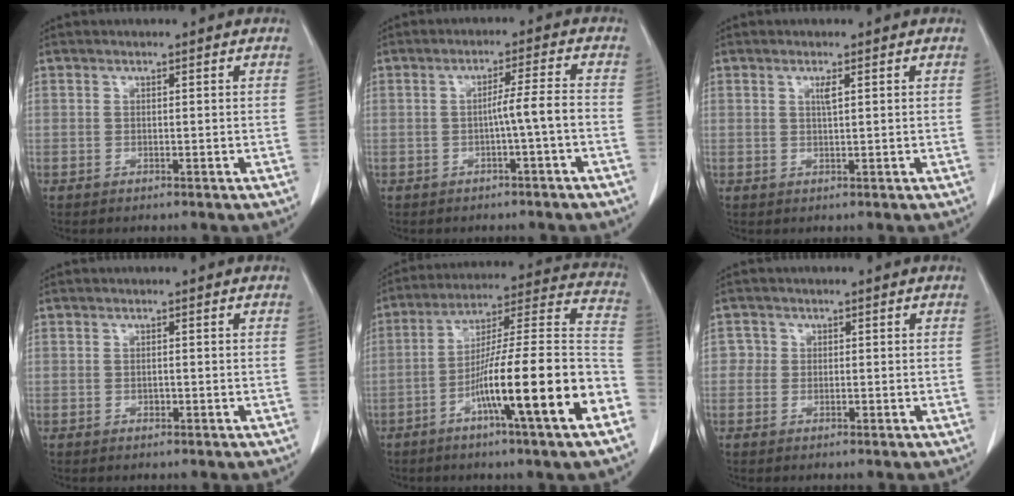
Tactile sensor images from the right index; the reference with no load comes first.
{"total": 4.0, "force": [-1.3, -0.8, 3.7], "torque": [-0.058, 0.006, -0.020]}
{"total": 1.3, "force": [0.5, 0.0, 1.2], "torque": [-0.025, -0.001, 0.010]}
{"total": 0.6, "force": [-0.2, 0.3, 0.5], "torque": [-0.012, 0.000, 0.000]}
{"total": 20.9, "force": [-8.5, 0.0, 19.1], "torque": [-0.268, -0.001, -0.139]}
{"total": 1.6, "force": [0.0, 1.6, 0.1], "torque": [0.005, 0.005, -0.003]}